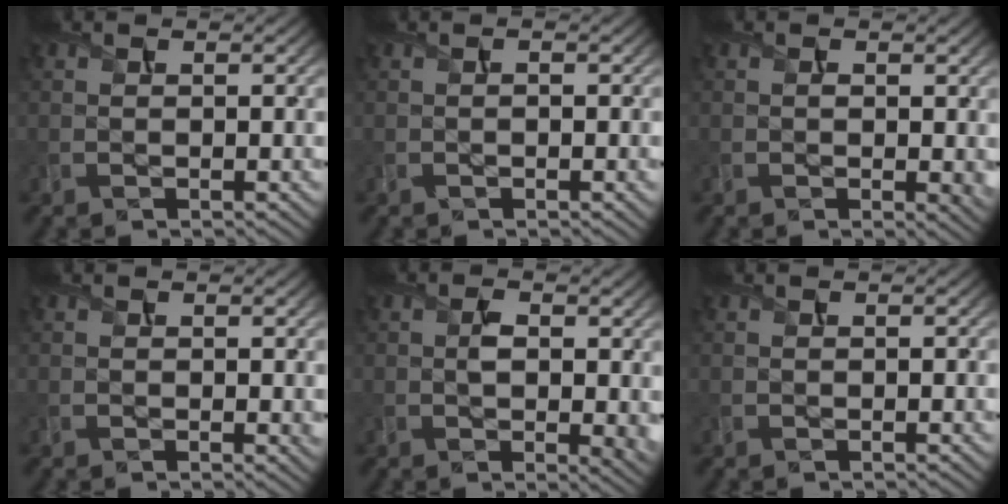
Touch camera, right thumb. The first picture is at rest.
{"total": 0.8, "force": [-0.3, 0.2, 0.7], "torque": [-0.013, -0.002, -0.003]}
{"total": 1.7, "force": [0.1, 1.0, 1.4], "torque": [-0.020, -0.009, 0.003]}
{"total": 0.7, "force": [0.3, 0.3, 0.5], "torque": [-0.006, -0.005, 0.005]}
{"total": 4.1, "force": [0.2, 2.1, 3.5], "torque": [-0.057, -0.006, 0.006]}
{"total": 0.0}